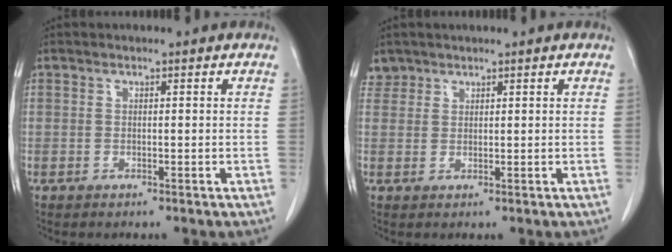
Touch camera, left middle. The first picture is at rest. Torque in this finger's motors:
{"motor_torque": [0.43, -0.42, 0.02, 0.00]}